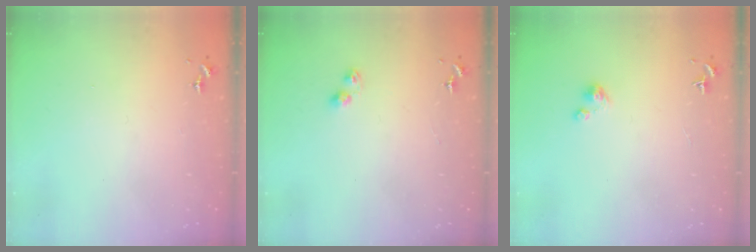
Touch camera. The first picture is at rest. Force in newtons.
{"total": 2.8, "press": 2.7, "slide": 0.4}
{"total": 3.1, "press": 3.1, "slide": 0.3}